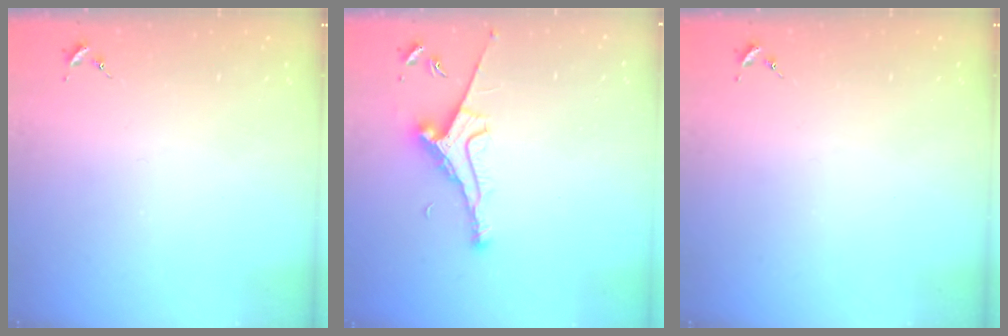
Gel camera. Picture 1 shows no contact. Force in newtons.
{"total": 9.1, "press": 9.0, "slide": 1.2}
{"total": 0.0}